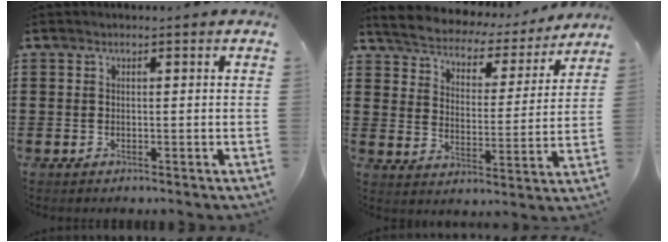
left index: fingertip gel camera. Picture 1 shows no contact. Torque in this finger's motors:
{"motor_torque": [0.95, -1.20, 0.19, 0.04]}